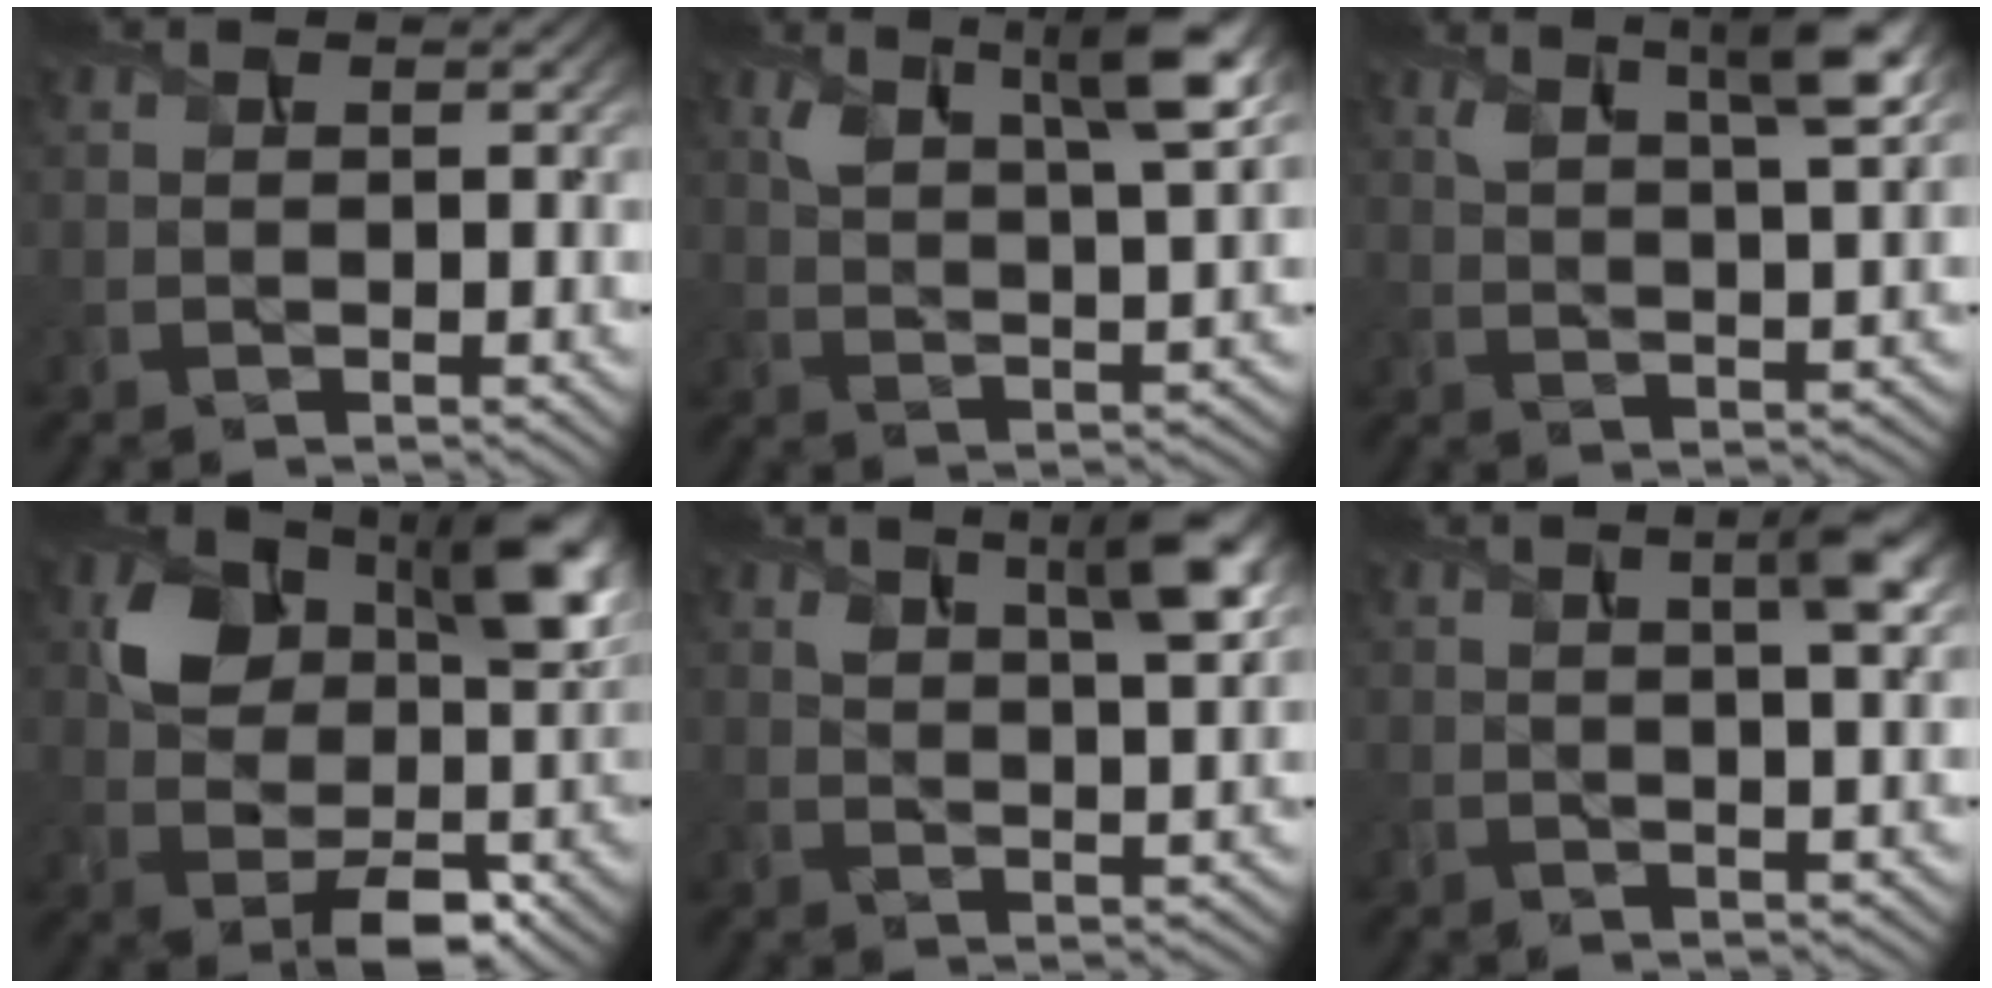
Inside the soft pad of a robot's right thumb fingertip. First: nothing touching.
{"total": 9.8, "force": [5.2, 3.2, 7.6], "torque": [-0.141, 0.002, 0.098]}
{"total": 8.0, "force": [4.7, 2.0, 6.1], "torque": [-0.106, 0.006, 0.082]}
{"total": 10.7, "force": [2.5, 7.2, 7.5], "torque": [-0.130, -0.013, 0.048]}
{"total": 7.3, "force": [4.1, 2.3, 5.6], "torque": [-0.094, -0.002, 0.073]}
{"total": 4.2, "force": [1.5, 0.8, 3.8], "torque": [-0.064, 0.006, 0.024]}